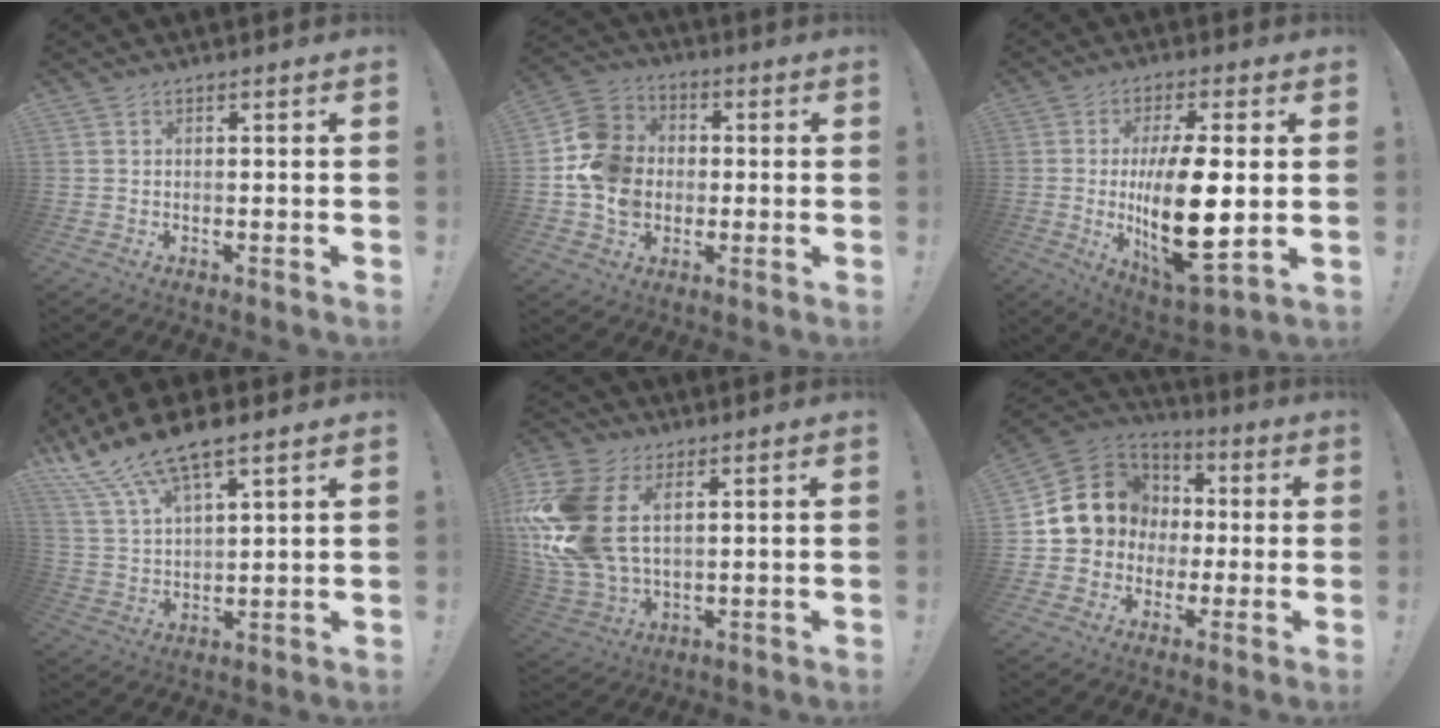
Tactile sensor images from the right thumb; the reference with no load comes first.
{"total": 13.6, "force": [-1.7, 11.9, 6.3], "torque": [-0.100, 0.024, -0.026]}
{"total": 19.4, "force": [-0.6, 7.0, 18.1], "torque": [-0.325, -0.023, -0.008]}
{"total": 13.7, "force": [10.8, 3.9, 7.4], "torque": [-0.153, -0.057, 0.195]}
{"total": 21.9, "force": [4.9, 14.7, 15.5], "torque": [-0.323, -0.013, 0.091]}
{"total": 13.8, "force": [2.0, 12.6, 5.3], "torque": [-0.069, 0.001, 0.063]}